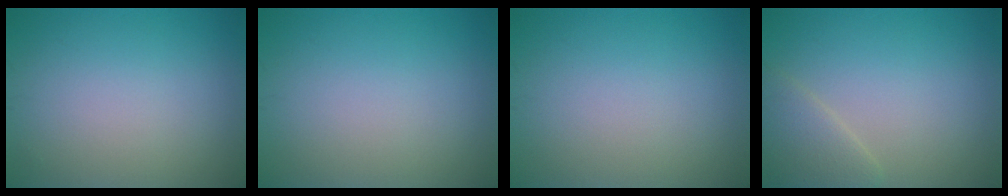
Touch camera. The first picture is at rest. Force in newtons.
{"total": 0.0}
{"total": 0.0}
{"total": 2.5, "press": 2.5, "slide": 0.2}